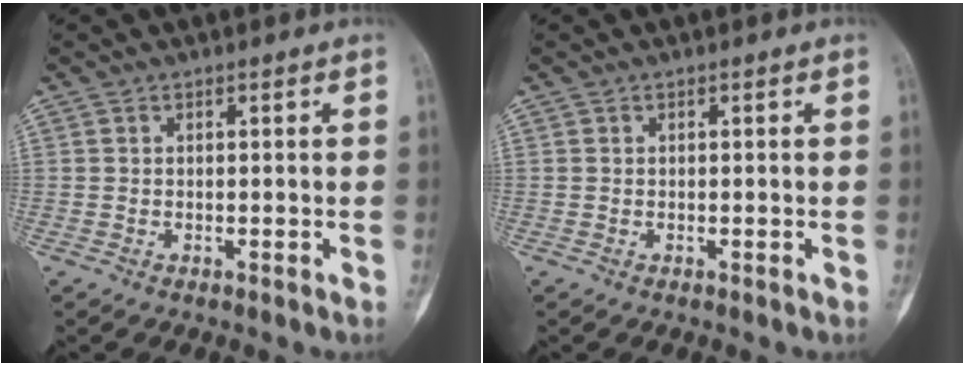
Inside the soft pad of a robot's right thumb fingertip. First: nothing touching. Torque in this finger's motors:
{"motor_torque": [0.01, 0.01, 0.10, -0.03, 0.01]}